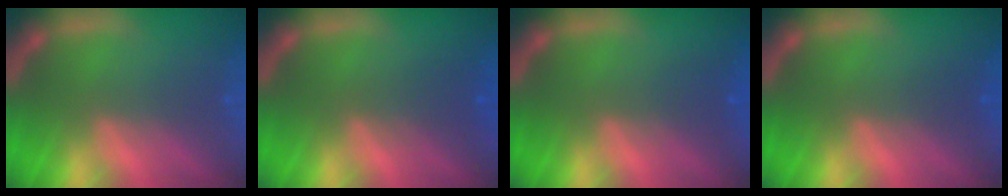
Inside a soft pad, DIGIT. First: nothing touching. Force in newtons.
{"total": 2.0}
{"total": 1.5}
{"total": 1.0}